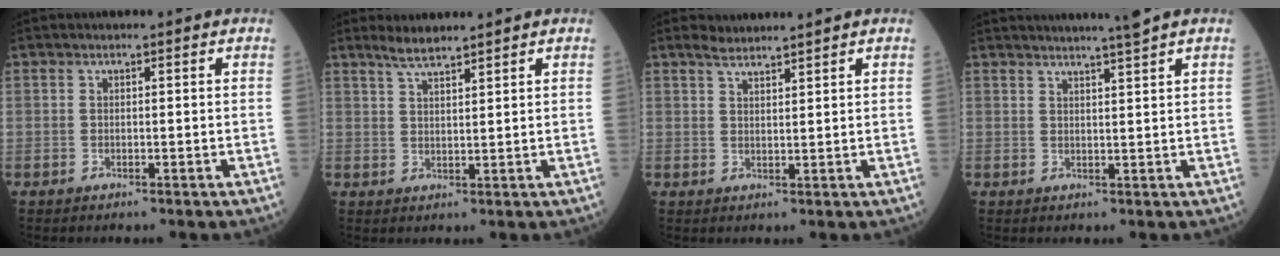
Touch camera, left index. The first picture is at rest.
{"total": 3.4, "force": [3.1, 0.2, 1.4], "torque": [-0.035, 0.006, 0.062]}
{"total": 3.2, "force": [3.0, 0.2, 0.9], "torque": [-0.020, 0.019, 0.057]}
{"total": 4.9, "force": [4.3, -1.3, 2.0], "torque": [-0.033, -0.001, 0.062]}